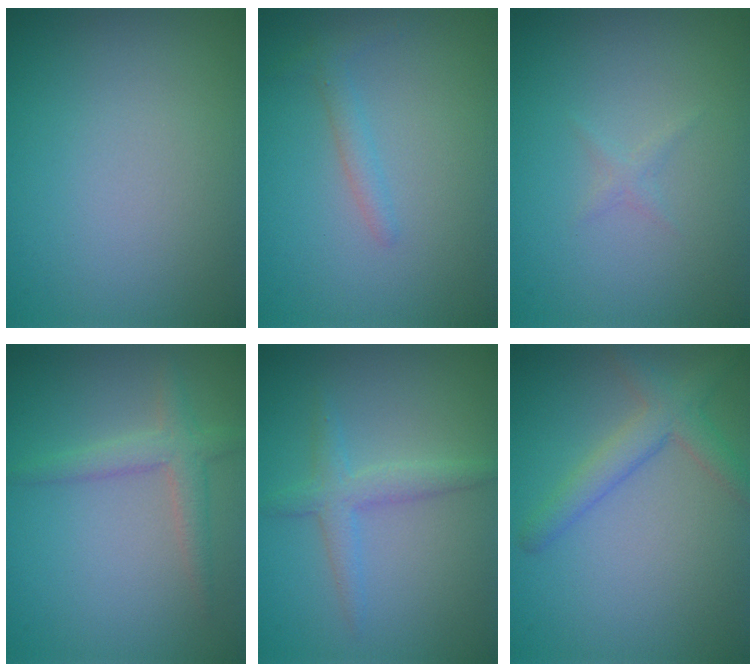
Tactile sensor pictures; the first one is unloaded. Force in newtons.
{"total": 1.3, "press": 1.3, "slide": 0.1}
{"total": 0.5, "press": 0.5, "slide": 0.0}
{"total": 2.5, "press": 2.5, "slide": 0.1}
{"total": 2.2, "press": 2.2, "slide": 0.1}
{"total": 3.0, "press": 3.0, "slide": 0.2}